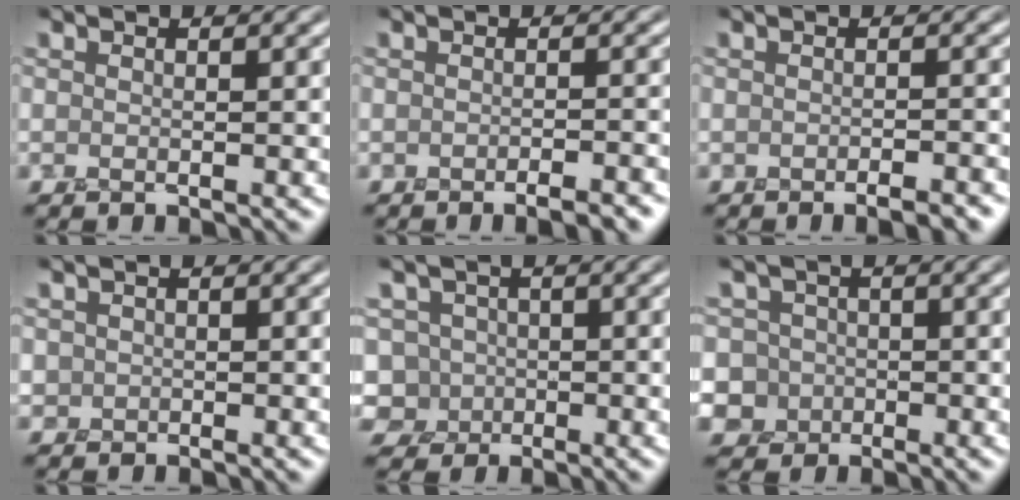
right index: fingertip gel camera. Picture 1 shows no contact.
{"total": 2.5, "force": [-1.8, 0.5, 1.6], "torque": [-0.009, 0.008, -0.024]}
{"total": 2.2, "force": [-1.6, 0.4, 1.4], "torque": [-0.009, 0.007, -0.021]}
{"total": 0.8, "force": [0.3, 0.5, -0.5], "torque": [0.018, 0.004, 0.006]}
{"total": 3.7, "force": [0.1, 3.7, 0.5], "torque": [0.007, 0.027, -0.015]}
{"total": 5.4, "force": [0.0, 5.3, 0.8], "torque": [-0.007, 0.028, -0.023]}